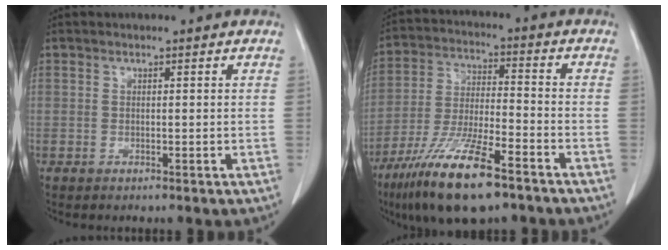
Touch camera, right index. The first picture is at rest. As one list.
[{"total": 15.4, "force": [-10.1, 2.7, 11.3], "torque": [-0.228, -0.032, -0.183]}]